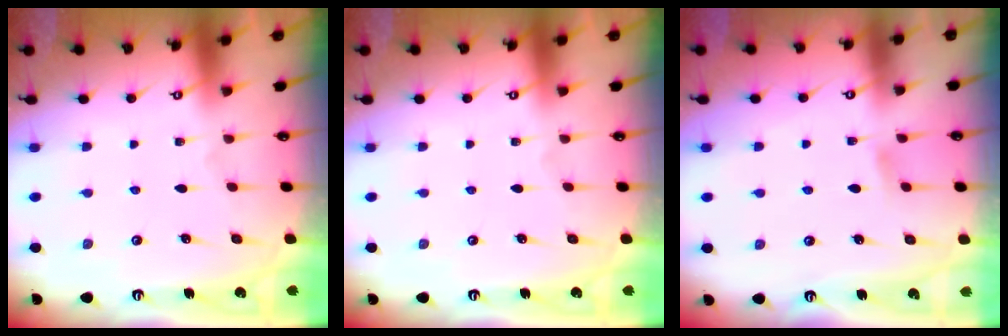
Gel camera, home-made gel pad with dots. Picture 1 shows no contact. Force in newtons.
{"total": 0.0}
{"total": 3.7, "press": 3.6, "slide": 0.5}